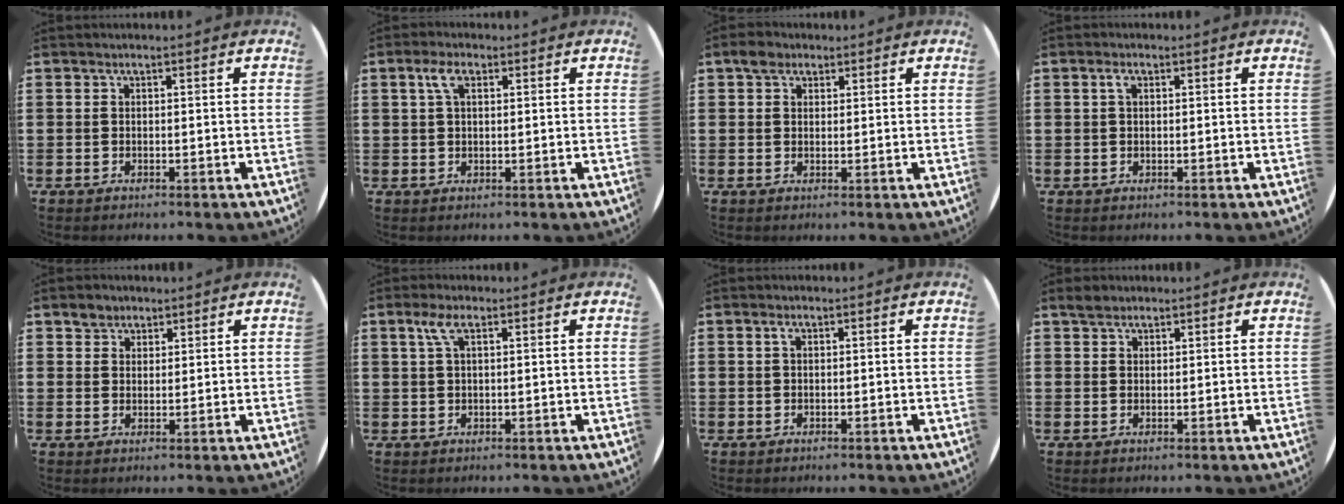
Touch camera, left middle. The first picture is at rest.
{"total": 3.2, "force": [1.6, 1.4, 2.4], "torque": [-0.053, 0.010, 0.027]}
{"total": 2.3, "force": [1.7, 1.4, 0.7], "torque": [-0.009, 0.005, 0.030]}
{"total": 1.4, "force": [0.5, 0.8, 1.1], "torque": [-0.025, 0.006, 0.009]}
{"total": 2.5, "force": [2.0, 1.4, 0.1], "torque": [0.001, 0.002, 0.040]}
{"total": 3.1, "force": [1.5, 0.9, 2.5], "torque": [-0.055, 0.010, 0.024]}
{"total": 0.9, "force": [0.4, 0.4, 0.7], "torque": [-0.015, 0.003, 0.007]}
{"total": 1.7, "force": [1.5, 0.7, 0.3], "torque": [-0.001, 0.001, 0.028]}